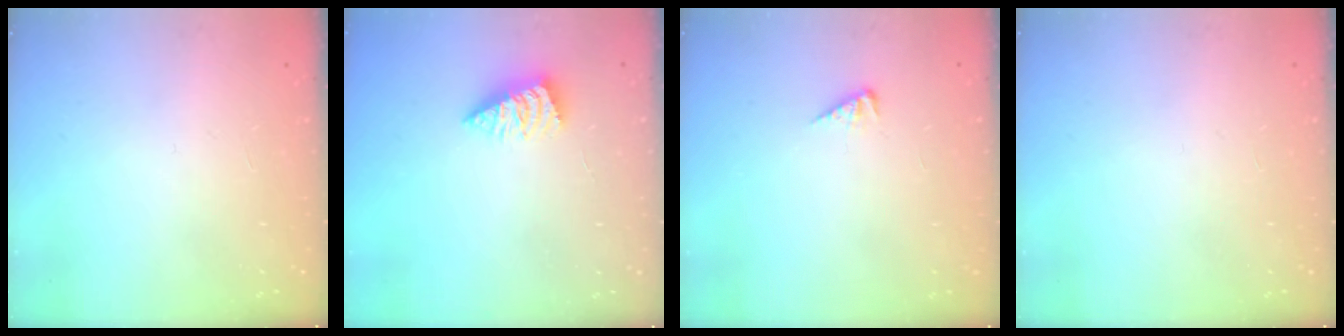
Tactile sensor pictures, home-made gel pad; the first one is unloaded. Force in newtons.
{"total": 3.2, "press": 3.2, "slide": 0.1}
{"total": 2.5, "press": 2.5, "slide": 0.4}
{"total": 0.0}